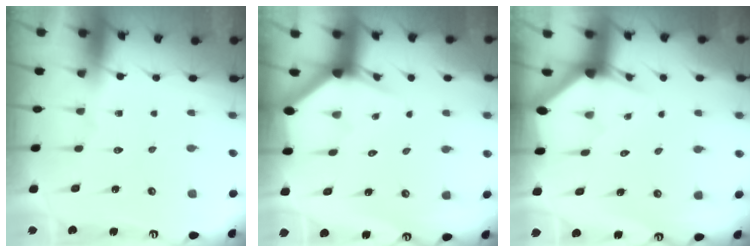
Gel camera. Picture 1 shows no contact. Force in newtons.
{"total": 2.9, "press": 2.9, "slide": 0.0}
{"total": 2.7, "press": 2.7, "slide": 0.1}